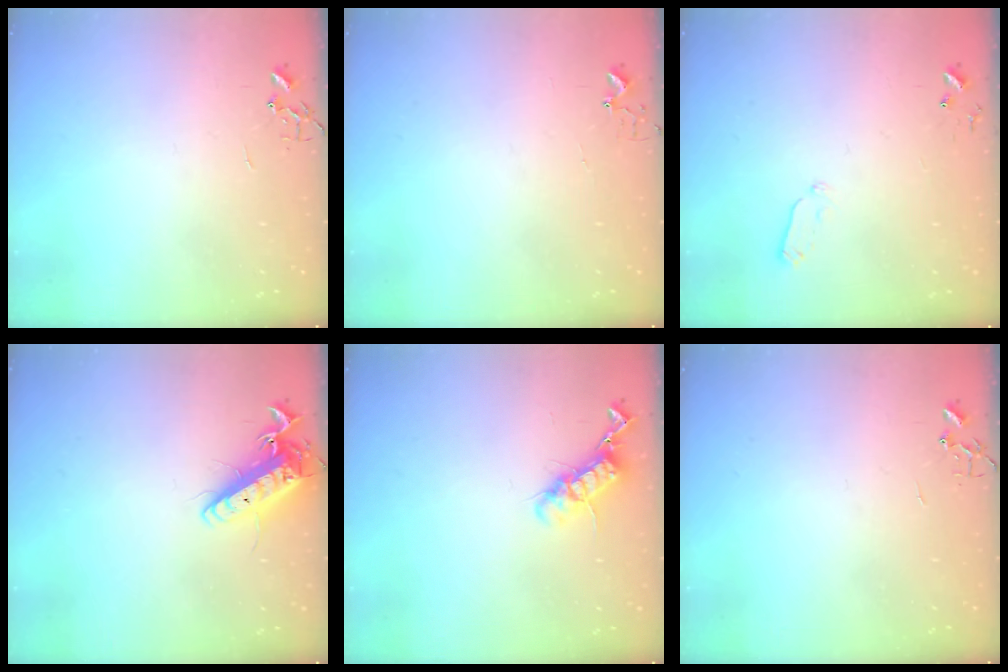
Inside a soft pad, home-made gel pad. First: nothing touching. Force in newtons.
{"total": 3.7, "press": 3.7, "slide": 0.2}
{"total": 4.6, "press": 4.5, "slide": 0.9}
{"total": 15.4, "press": 15.1, "slide": 2.8}
{"total": 12.3, "press": 12.3, "slide": 0.6}
{"total": 0.0}